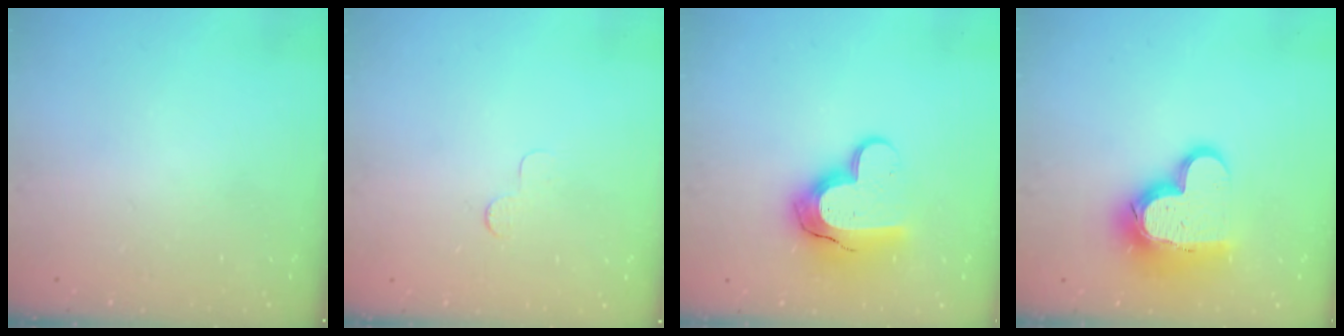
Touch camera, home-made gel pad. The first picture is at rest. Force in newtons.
{"total": 3.0, "press": 2.9, "slide": 0.3}
{"total": 15.4, "press": 15.3, "slide": 1.1}
{"total": 16.3, "press": 16.3, "slide": 1.1}